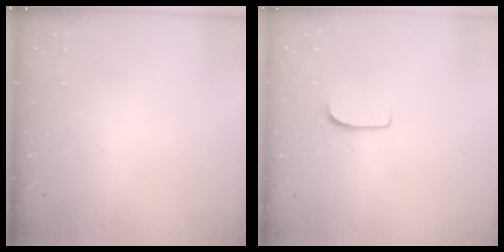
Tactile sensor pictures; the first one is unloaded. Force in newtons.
{"total": 5.8, "press": 5.8, "slide": 0.4}